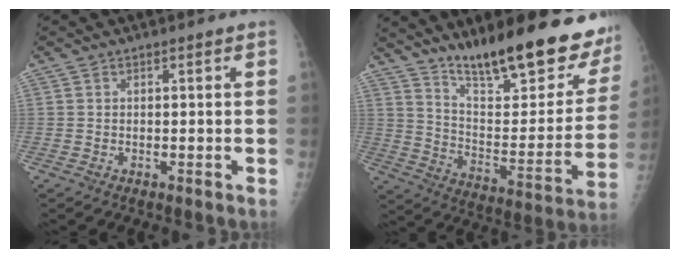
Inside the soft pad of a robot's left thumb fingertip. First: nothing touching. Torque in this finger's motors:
{"motor_torque": [0.76, 0.36, 1.12, -1.66, 0.08]}